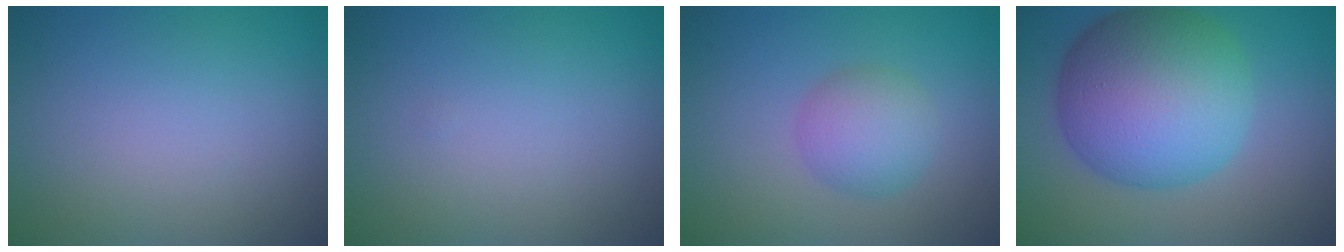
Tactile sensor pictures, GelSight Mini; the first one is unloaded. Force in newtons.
{"total": 0.0}
{"total": 3.4, "press": 3.4, "slide": 0.1}
{"total": 12.4, "press": 12.4, "slide": 0.1}